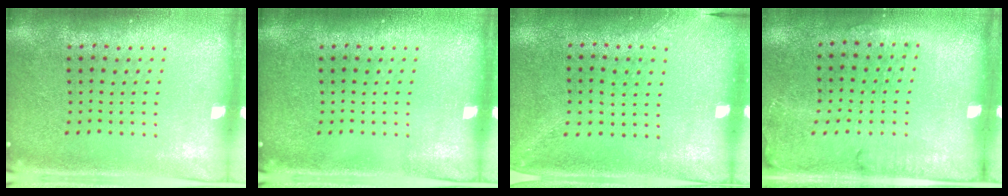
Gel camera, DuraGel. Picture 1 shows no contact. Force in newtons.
{"total": 0.0}
{"total": 1.3, "press": 1.0, "slide": 0.8}
{"total": 1.7, "press": 1.2, "slide": 1.2}